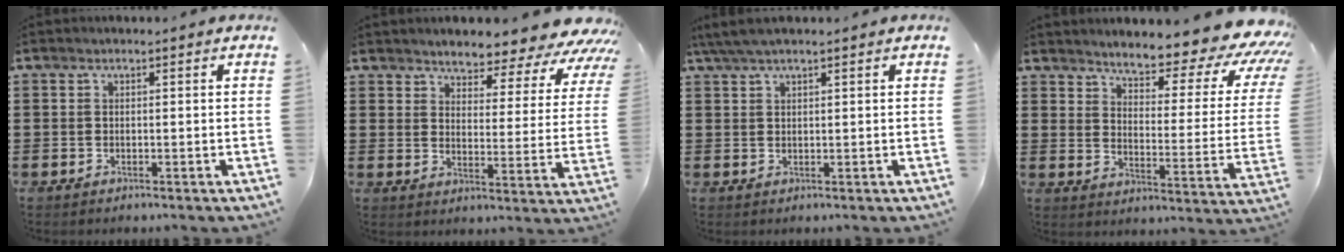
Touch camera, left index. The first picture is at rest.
{"total": 4.6, "force": [4.4, 0.8, 1.1], "torque": [-0.042, -0.042, 0.071]}
{"total": 2.8, "force": [1.7, 0.3, 2.1], "torque": [-0.043, 0.004, 0.033]}
{"total": 7.2, "force": [6.1, 0.9, 3.8], "torque": [-0.069, -0.059, 0.091]}